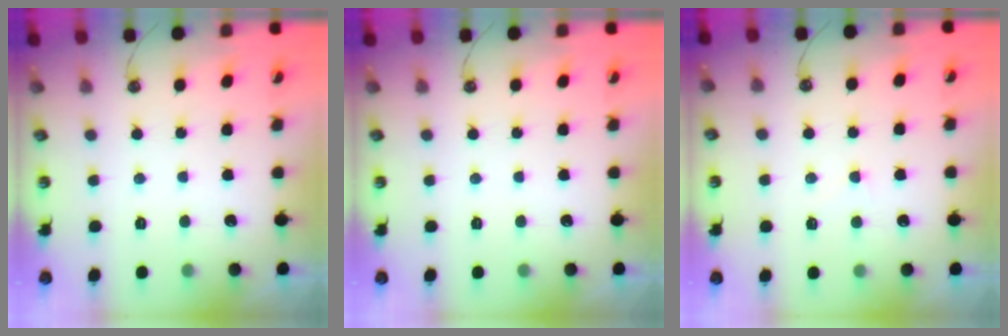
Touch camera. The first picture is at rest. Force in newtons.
{"total": 0.0}
{"total": 5.4, "press": 5.3, "slide": 0.7}